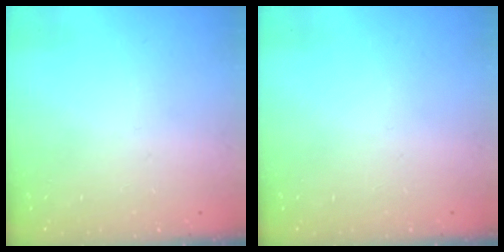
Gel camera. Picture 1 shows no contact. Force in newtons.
{"total": 0.0}